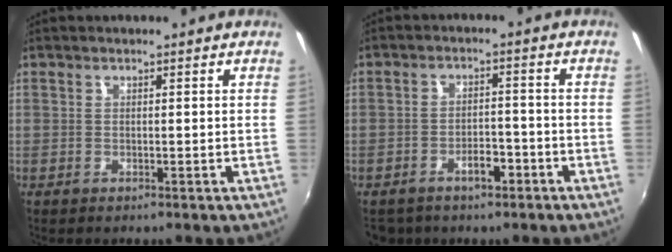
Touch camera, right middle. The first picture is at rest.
{"total": 5.7, "force": [-3.6, 3.3, 3.0], "torque": [-0.055, 0.012, -0.042]}